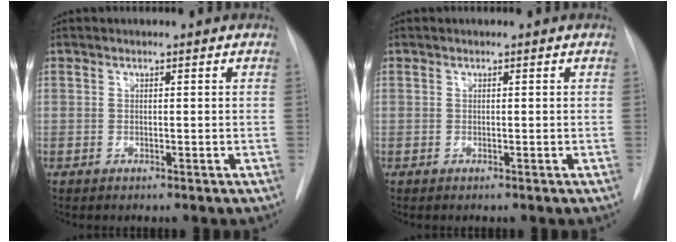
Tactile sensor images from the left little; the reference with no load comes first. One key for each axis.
{"total": 0.0}